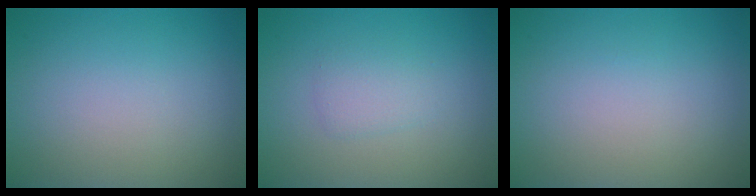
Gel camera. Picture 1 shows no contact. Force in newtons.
{"total": 1.5, "press": 1.5, "slide": 0.1}
{"total": 0.0}